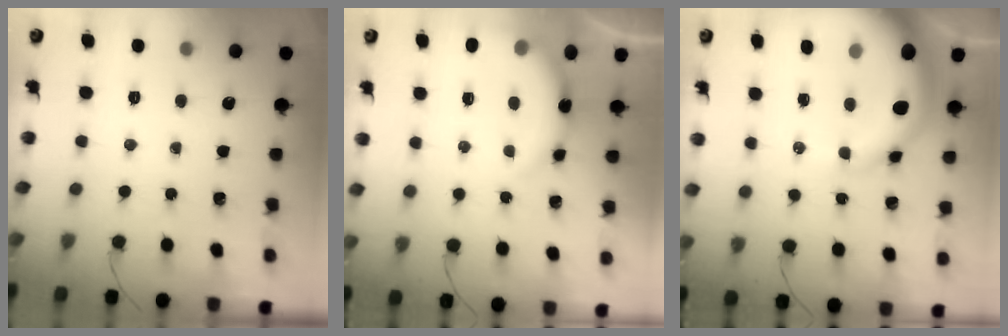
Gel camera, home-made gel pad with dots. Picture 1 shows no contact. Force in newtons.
{"total": 9.1, "press": 9.0, "slide": 1.2}
{"total": 13.7, "press": 13.3, "slide": 3.3}